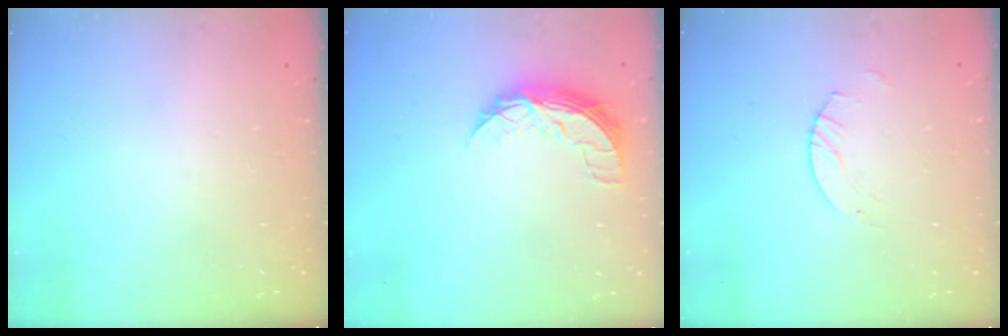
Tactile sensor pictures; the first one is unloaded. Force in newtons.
{"total": 7.9, "press": 7.9, "slide": 0.6}
{"total": 2.5, "press": 2.5, "slide": 0.1}